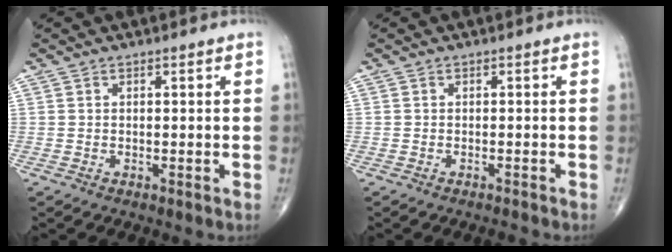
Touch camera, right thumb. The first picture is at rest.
{"total": 0.7, "force": [-0.7, 0.0, 0.1], "torque": [-0.011, 0.003, -0.010]}